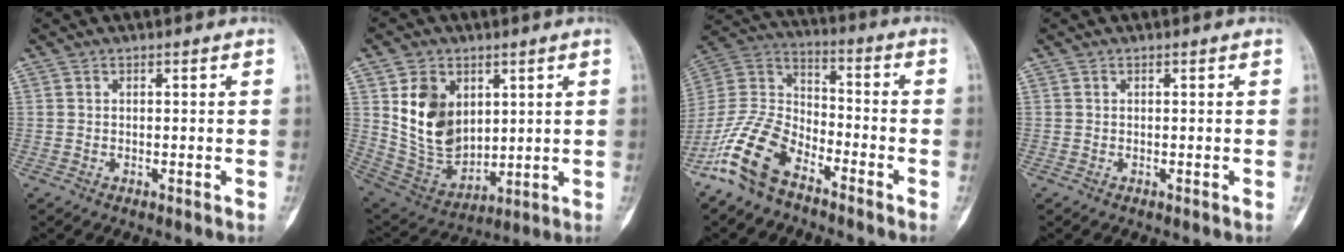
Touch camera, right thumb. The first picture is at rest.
{"total": 14.1, "force": [4.0, 10.3, 8.9], "torque": [-0.121, -0.028, 0.098]}
{"total": 14.4, "force": [-9.4, 7.2, 8.1], "torque": [-0.160, 0.062, -0.193]}
{"total": 0.0}